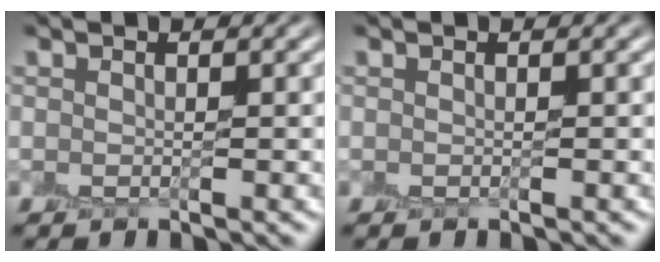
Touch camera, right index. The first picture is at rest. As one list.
[{"total": 0.0}]